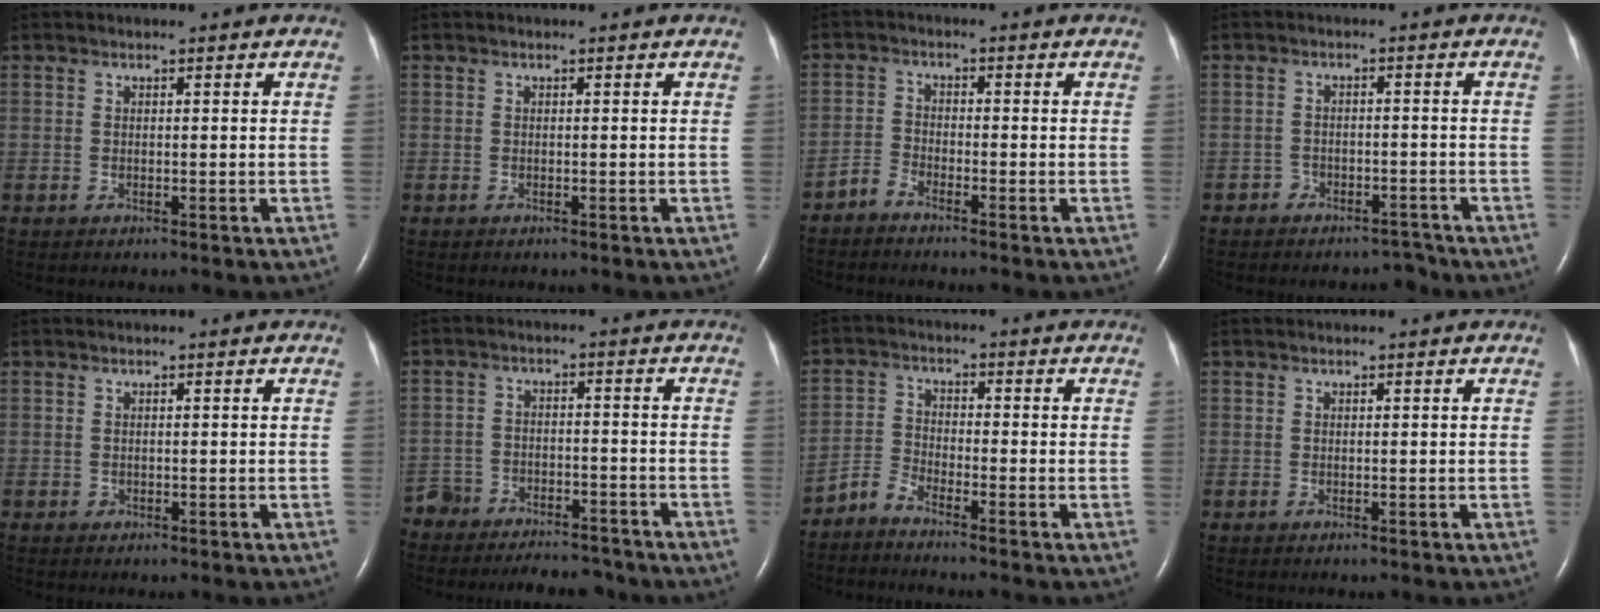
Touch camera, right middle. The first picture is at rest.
{"total": 0.0}
{"total": 2.2, "force": [-2.1, 0.3, 0.4], "torque": [-0.015, -0.004, -0.045]}
{"total": 3.4, "force": [-2.9, 1.7, -0.4], "torque": [0.012, 0.009, -0.045]}
{"total": 0.0}
{"total": 13.8, "force": [-12.5, 4.3, 4.2], "torque": [-0.088, 0.012, -0.195]}
{"total": 3.1, "force": [-3.0, 0.1, 0.5], "torque": [-0.020, -0.014, -0.066]}
{"total": 0.0}